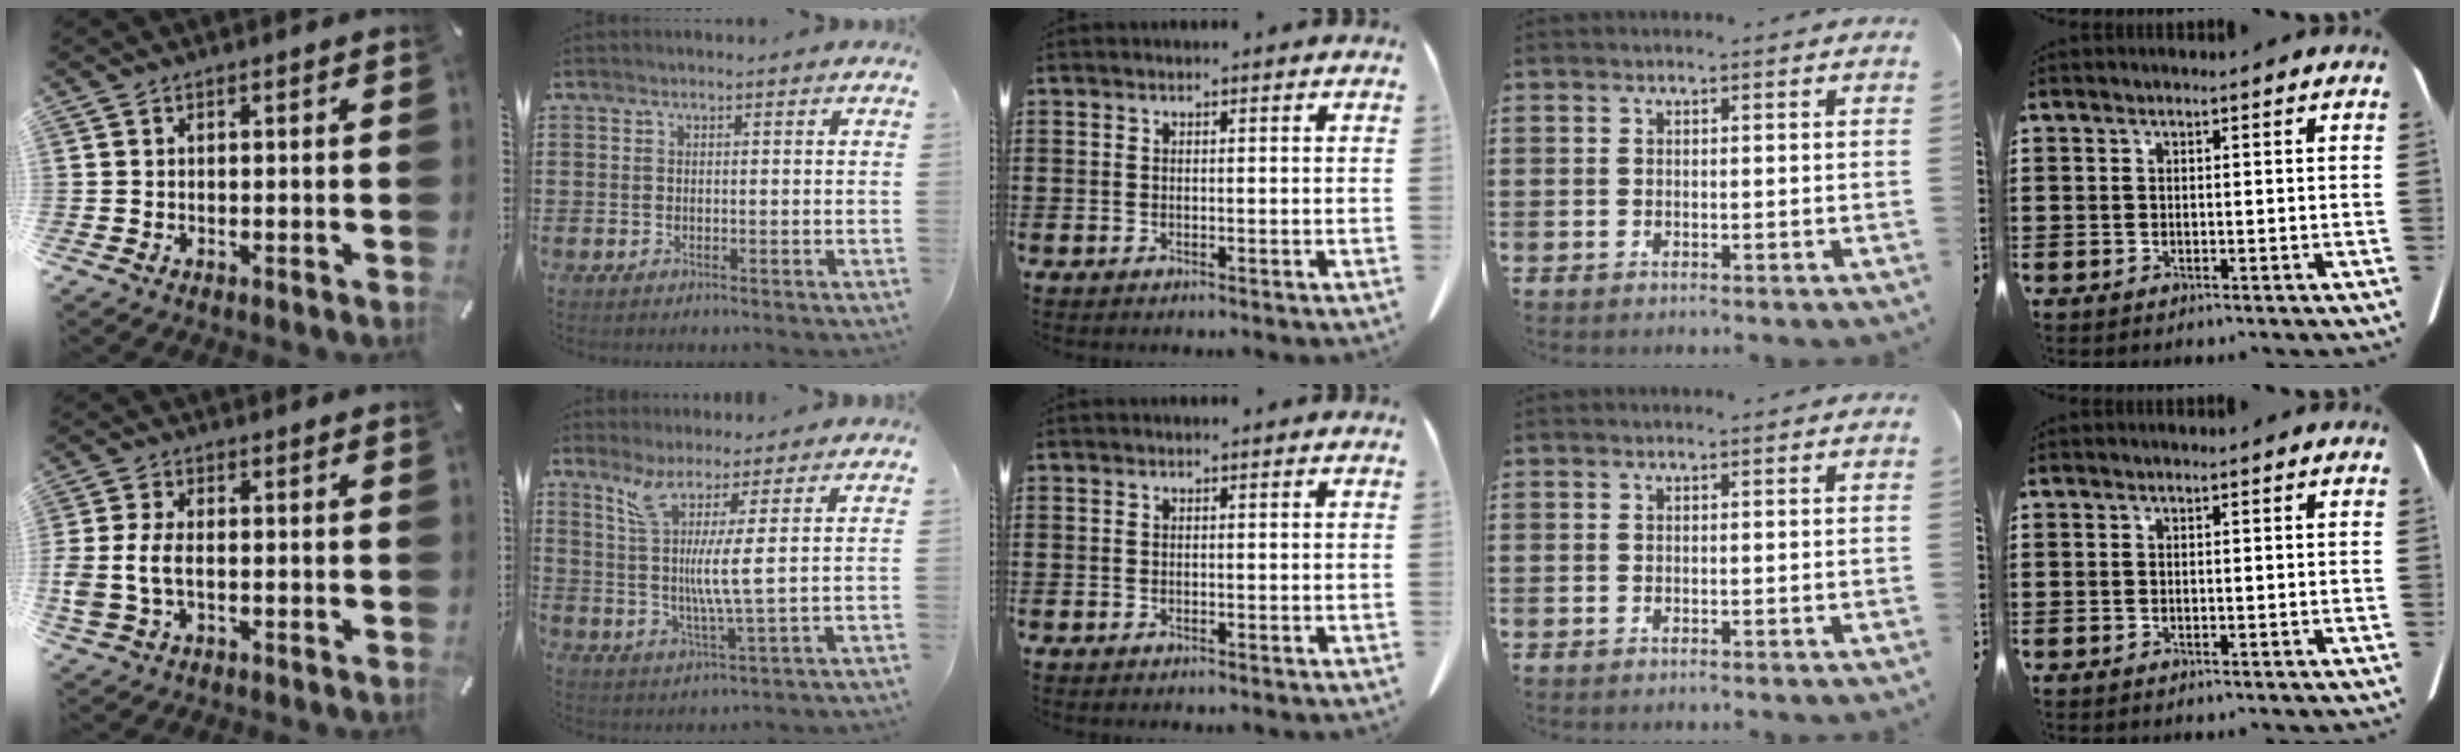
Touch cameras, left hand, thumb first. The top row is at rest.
{"thumb": {"total": 6.1, "force": [-0.8, 3.7, 4.9], "torque": [-0.110, 0.001, -0.017]}, "index": {"total": 6.5, "force": [2.7, -0.8, 5.9], "torque": [-0.124, -0.009, 0.044]}}